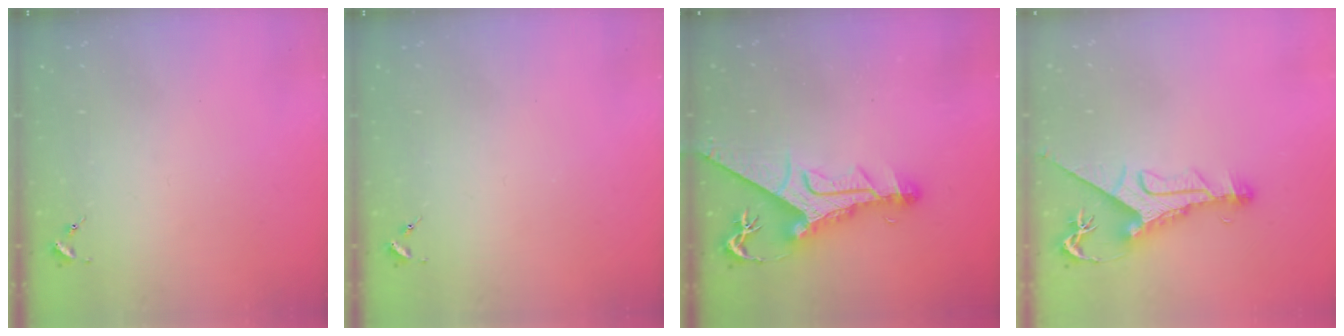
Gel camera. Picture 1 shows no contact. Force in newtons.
{"total": 0.0}
{"total": 15.0, "press": 14.9, "slide": 1.5}
{"total": 10.8, "press": 10.7, "slide": 1.3}